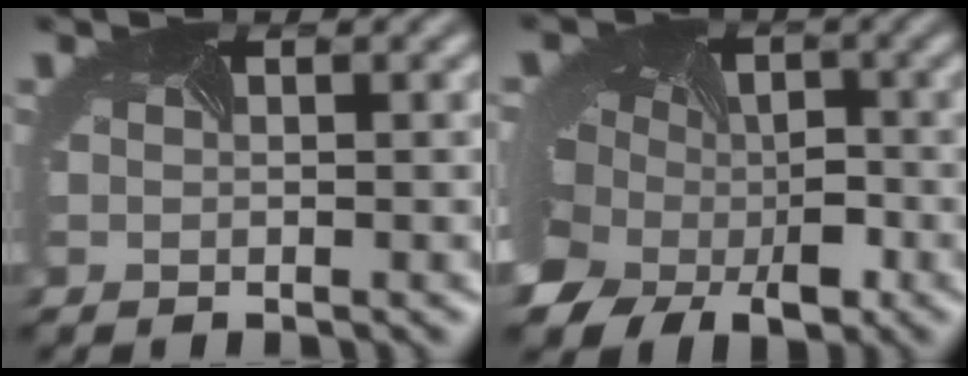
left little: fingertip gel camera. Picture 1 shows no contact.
{"total": 12.0, "force": [-2.5, 10.0, 6.0], "torque": [-0.138, -0.024, -0.067]}